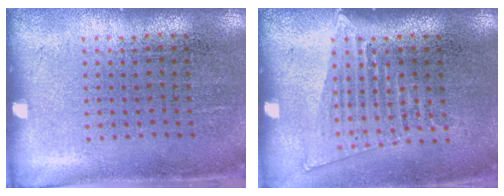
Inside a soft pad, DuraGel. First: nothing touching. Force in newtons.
{"total": 1.4, "press": 1.2, "slide": 0.7}